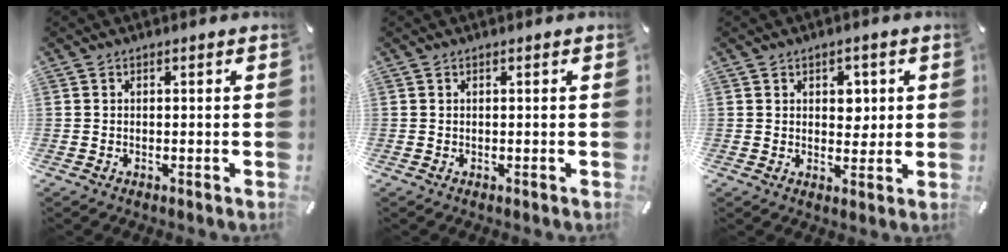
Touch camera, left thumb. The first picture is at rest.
{"total": 0.0}
{"total": 4.5, "force": [1.0, 3.5, 2.6], "torque": [-0.025, -0.005, 0.009]}